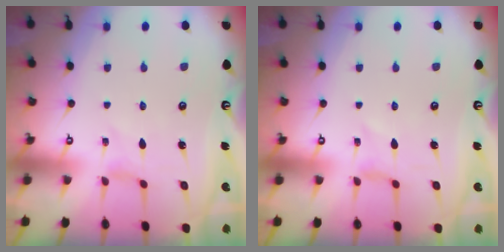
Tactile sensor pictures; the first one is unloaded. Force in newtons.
{"total": 0.0}